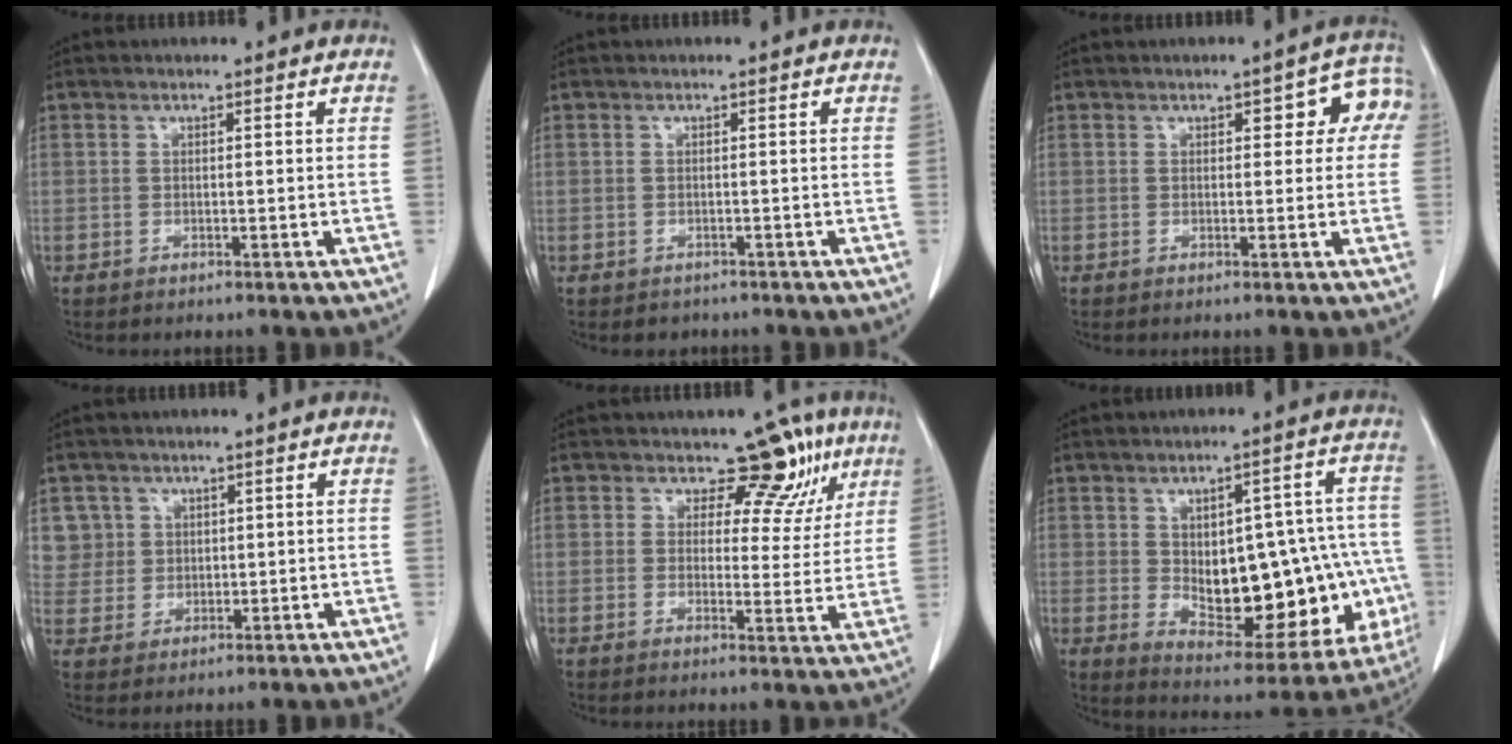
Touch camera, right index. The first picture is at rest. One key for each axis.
{"total": 1.5, "fx": -1.0, "fy": 1.1, "fz": -0.1, "tx": -0.009, "ty": 0.002, "tz": -0.014}
{"total": 6.0, "fx": 1.8, "fy": 2.9, "fz": 5.0, "tx": -0.040, "ty": 0.026, "tz": 0.016}
{"total": 5.0, "fx": 2.0, "fy": 4.5, "fz": -0.5, "tx": 0.027, "ty": 0.009, "tz": 0.044}
{"total": 7.8, "fx": 5.1, "fy": 5.0, "fz": 3.2, "tx": -0.020, "ty": -0.003, "tz": 0.049}
{"total": 21.5, "fx": -2.6, "fy": 9.6, "fz": 19.1, "tx": -0.200, "ty": 0.033, "tz": 0.003}